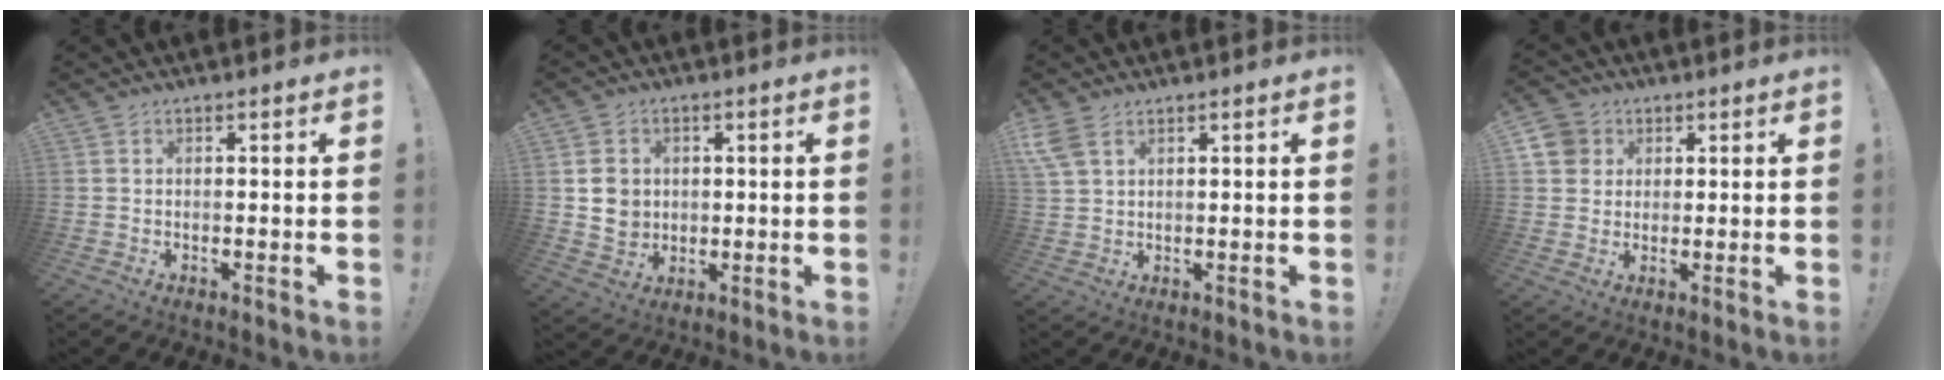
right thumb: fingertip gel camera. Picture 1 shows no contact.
{"total": 7.5, "force": [1.4, 6.7, 3.2], "torque": [-0.048, 0.000, 0.031]}
{"total": 5.5, "force": [3.0, 2.9, 3.6], "torque": [-0.071, -0.009, 0.060]}
{"total": 6.0, "force": [2.2, 5.4, 1.3], "torque": [-0.022, -0.007, 0.045]}